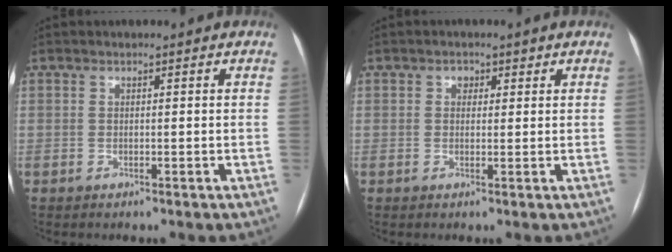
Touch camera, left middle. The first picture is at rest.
{"total": 1.5, "force": [0.7, 1.2, 0.6], "torque": [-0.008, 0.006, 0.009]}